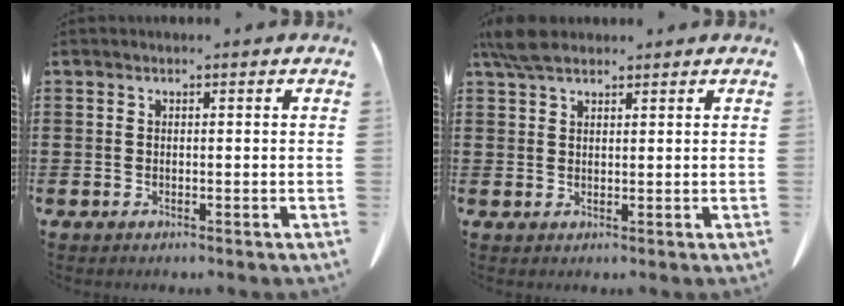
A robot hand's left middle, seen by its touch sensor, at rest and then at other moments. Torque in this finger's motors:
{"motor_torque": [1.14, 0.48, 0.26, 0.08]}